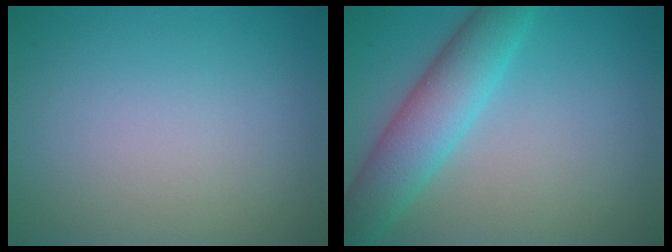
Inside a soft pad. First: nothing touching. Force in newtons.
{"total": 5.6, "press": 5.6, "slide": 0.2}